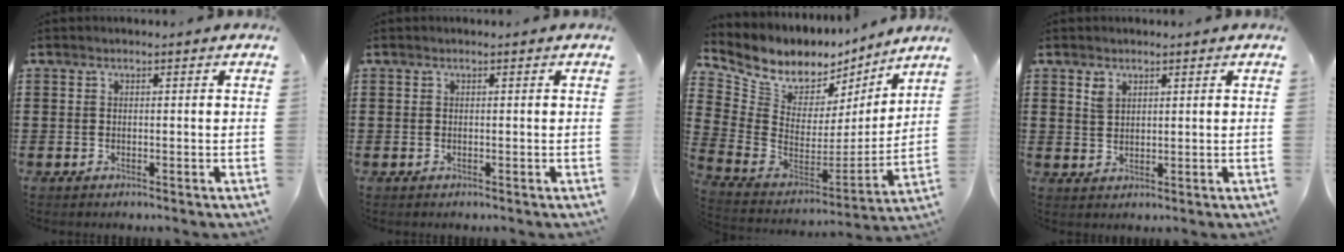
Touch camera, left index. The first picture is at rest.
{"total": 0.0}
{"total": 7.1, "force": [5.7, 4.1, 1.5], "torque": [-0.074, -0.048, 0.102]}
{"total": 2.1, "force": [1.5, 1.1, 1.0], "torque": [-0.025, 0.001, 0.028]}